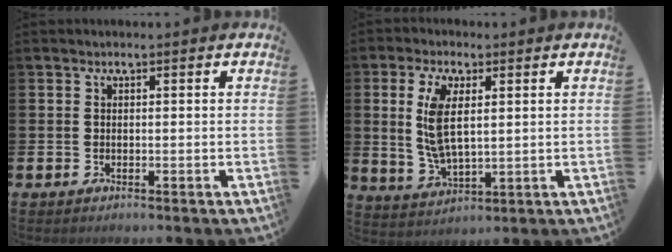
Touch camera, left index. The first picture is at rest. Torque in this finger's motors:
{"motor_torque": [1.69, 0.41, 0.28, 0.11]}